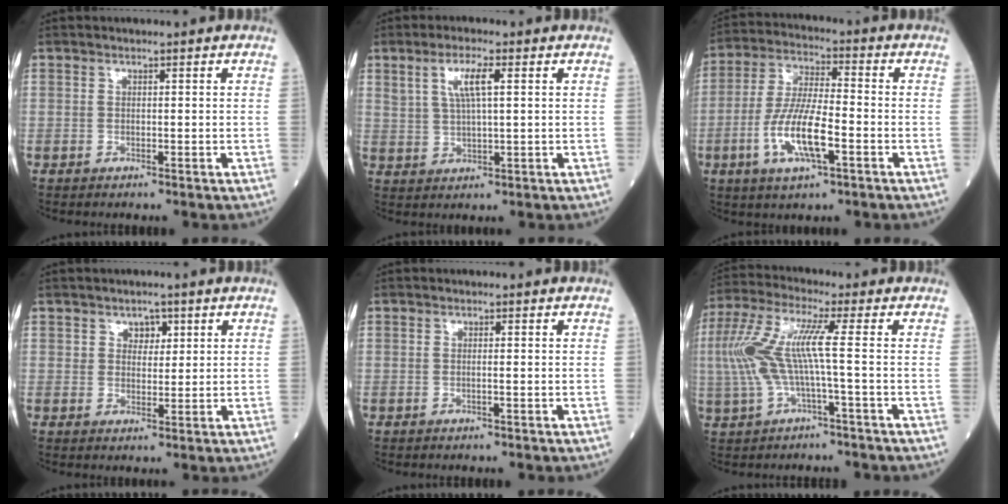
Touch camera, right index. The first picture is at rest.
{"total": 5.1, "force": [2.0, 0.8, 4.6], "torque": [-0.094, 0.006, 0.043]}
{"total": 10.9, "force": [-3.6, 2.3, 10.0], "torque": [-0.204, -0.005, -0.066]}
{"total": 2.6, "force": [1.4, 1.8, 1.2], "torque": [-0.012, 0.002, 0.023]}
{"total": 0.5, "force": [-0.1, -0.2, 0.5], "torque": [-0.009, 0.002, -0.003]}
{"total": 9.4, "force": [-0.4, 0.1, 9.4], "torque": [-0.218, 0.024, -0.009]}